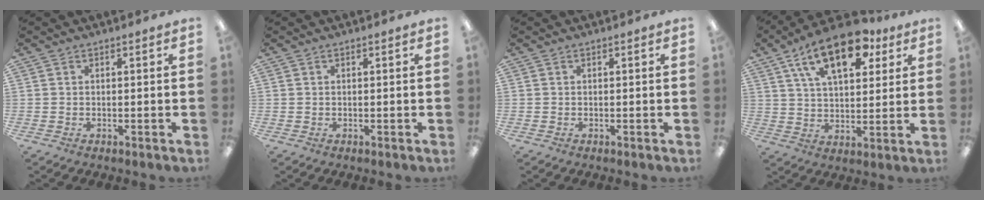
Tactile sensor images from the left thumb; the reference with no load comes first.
{"total": 0.0}
{"total": 0.0}
{"total": 17.8, "force": [9.8, 8.9, 11.9], "torque": [-0.187, -0.030, 0.167]}